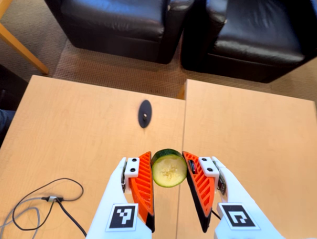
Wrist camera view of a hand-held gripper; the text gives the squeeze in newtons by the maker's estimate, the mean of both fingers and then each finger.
{"total": 10.0, "left": 9.8, "right": 10.2}